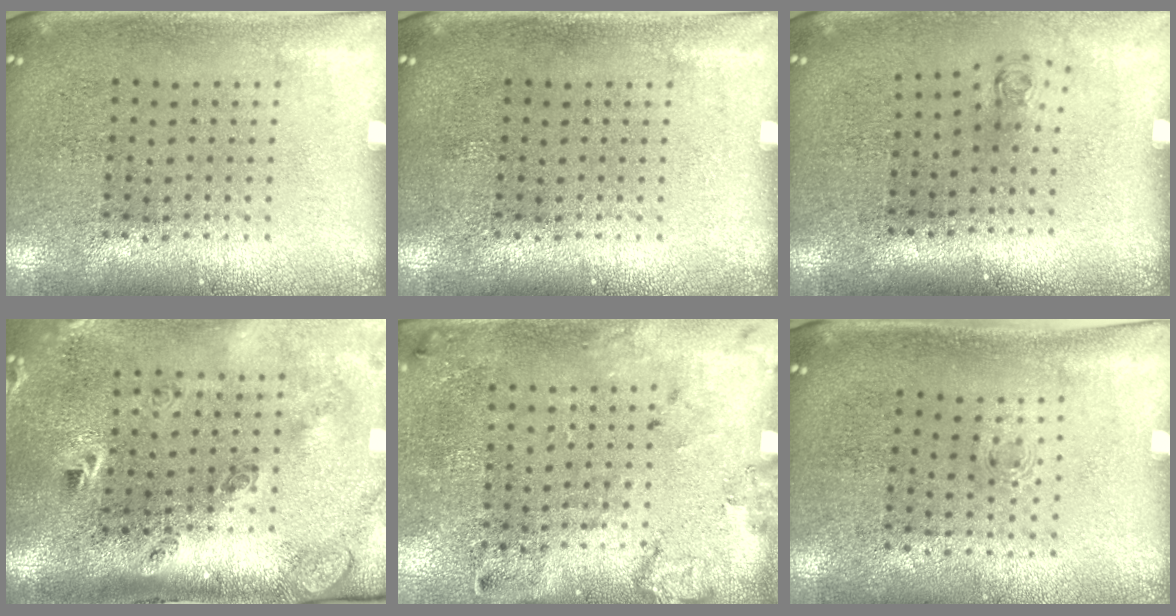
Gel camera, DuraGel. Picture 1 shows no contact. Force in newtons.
{"total": 0.0}
{"total": 0.7, "press": 0.3, "slide": 0.7}
{"total": 3.0, "press": 1.9, "slide": 2.2}
{"total": 2.1, "press": 1.4, "slide": 1.6}
{"total": 0.5, "press": 0.2, "slide": 0.5}